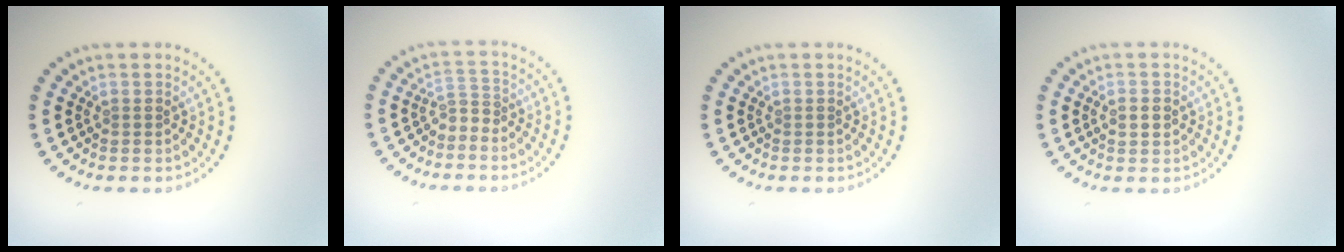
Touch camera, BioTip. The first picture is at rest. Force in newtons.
{"total": 1.5, "press": 1.0, "slide": 1.1}
{"total": 0.0}
{"total": 2.1, "press": 2.1, "slide": 0.1}